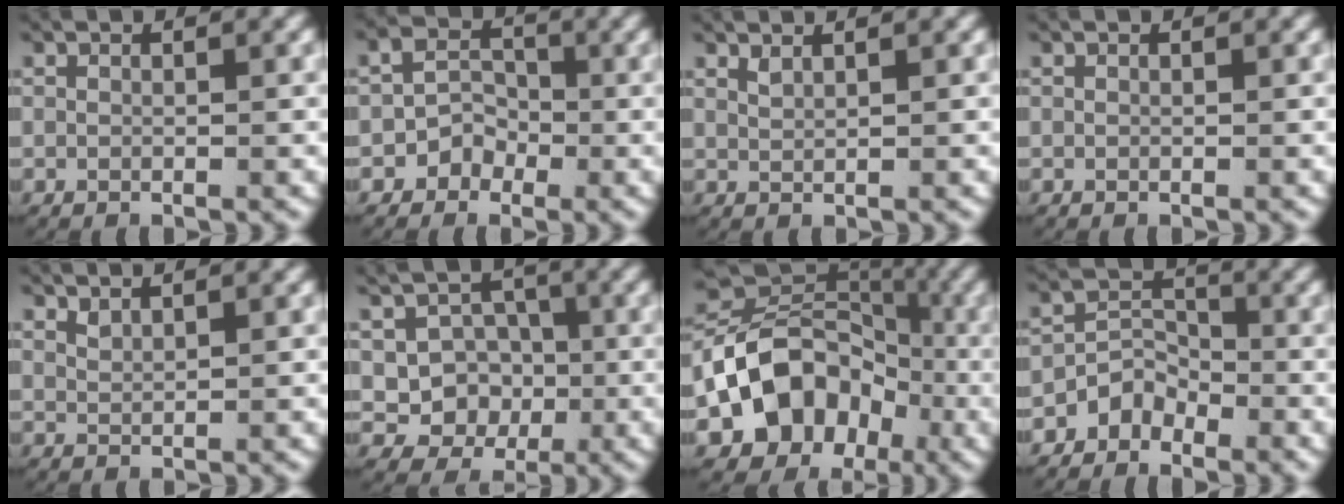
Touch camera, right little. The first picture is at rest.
{"total": 3.5, "force": [-1.3, 3.2, 0.7], "torque": [-0.019, -0.002, -0.028]}
{"total": 1.1, "force": [1.0, 0.2, 0.5], "torque": [-0.014, 0.001, 0.022]}
{"total": 0.0}
{"total": 1.6, "force": [1.4, 0.3, 0.6], "torque": [-0.014, 0.000, 0.030]}
{"total": 8.2, "force": [-2.1, 7.7, 1.8], "torque": [-0.056, -0.036, -0.038]}
{"total": 13.5, "force": [-4.0, 10.7, 7.2], "torque": [-0.135, -0.034, -0.053]}
{"total": 3.7, "force": [-2.3, 2.7, 1.0], "torque": [-0.023, -0.004, -0.048]}